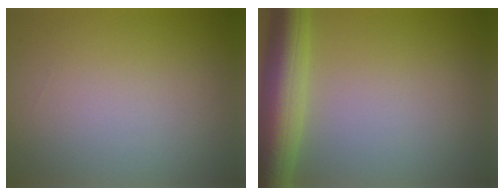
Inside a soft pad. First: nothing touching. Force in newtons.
{"total": 7.3, "press": 7.3, "slide": 0.2}